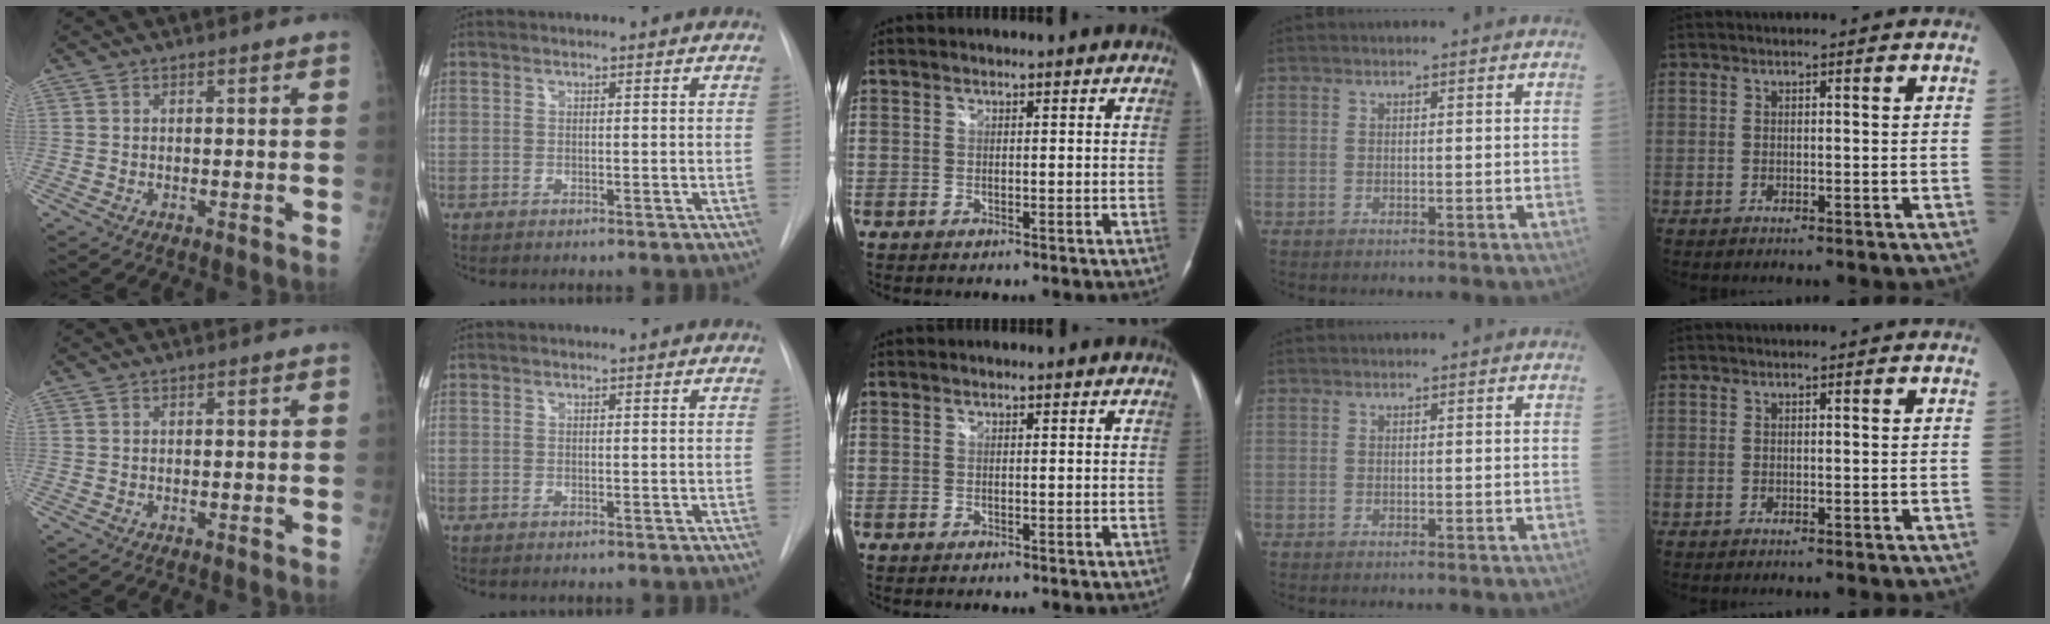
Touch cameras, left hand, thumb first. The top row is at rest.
{}